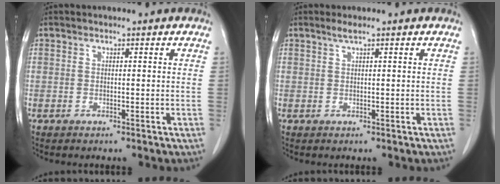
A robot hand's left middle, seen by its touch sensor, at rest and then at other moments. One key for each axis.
{"total": 1.0, "fx": 0.7, "fy": -0.2, "fz": 0.8, "tx": -0.021, "ty": 0.005, "tz": 0.017}